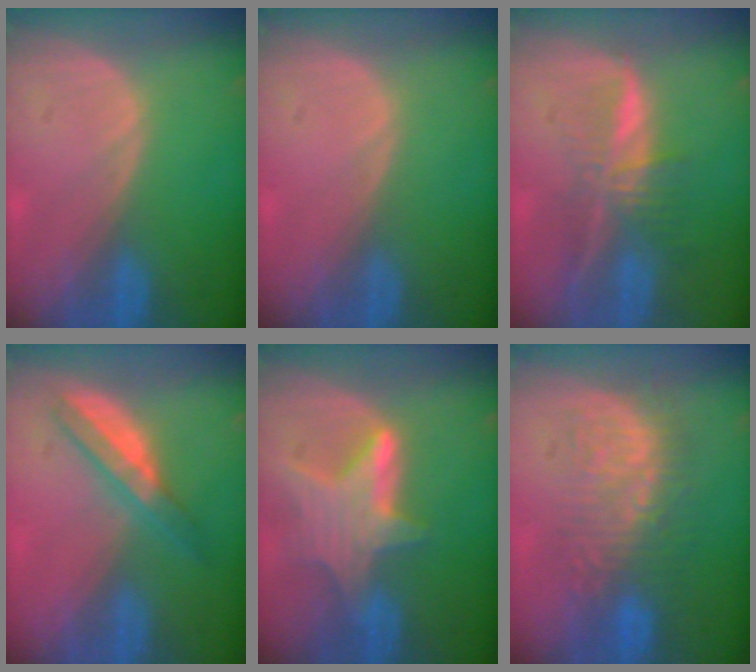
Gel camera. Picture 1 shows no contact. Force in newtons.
{"total": 0.0}
{"total": 7.3, "press": 6.1, "slide": 4.0}
{"total": 4.8, "press": 4.8, "slide": 0.7}
{"total": 6.8, "press": 6.6, "slide": 1.7}
{"total": 8.8, "press": 8.7, "slide": 1.3}